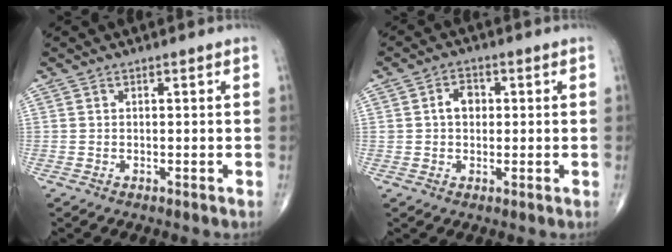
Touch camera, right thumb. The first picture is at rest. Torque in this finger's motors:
{"motor_torque": [-0.13, -0.14, 0.38, -0.07, 0.04]}